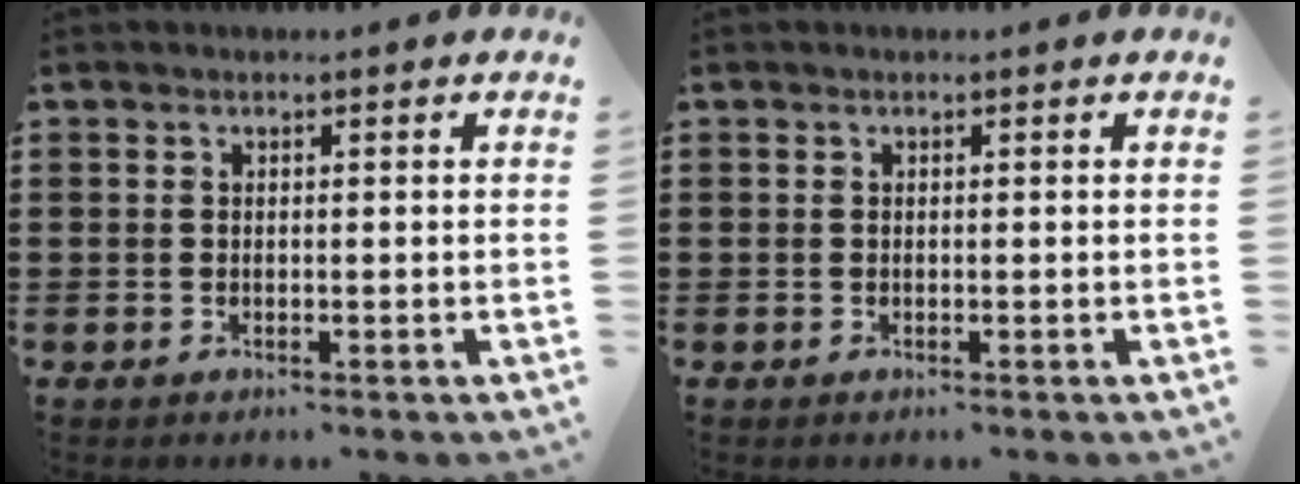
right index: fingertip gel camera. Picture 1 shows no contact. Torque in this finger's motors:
{"motor_torque": [-0.20, 0.31, 0.00, 0.00]}